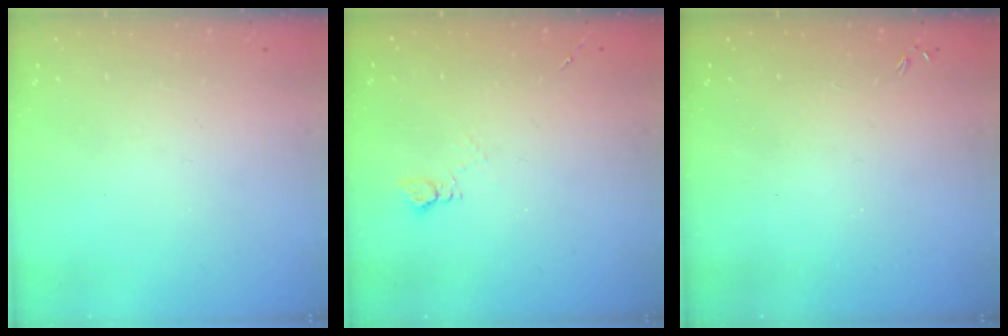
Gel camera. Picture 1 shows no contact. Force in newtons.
{"total": 3.8, "press": 3.7, "slide": 0.5}
{"total": 0.0}